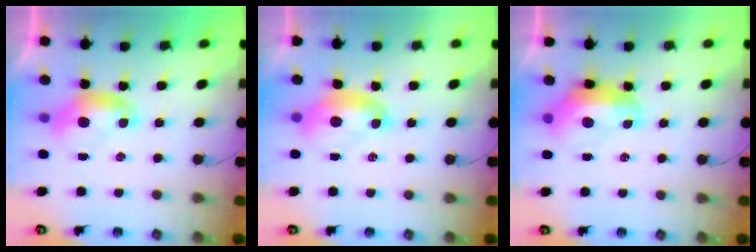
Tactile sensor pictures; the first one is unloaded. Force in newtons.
{"total": 2.0, "press": 1.9, "slide": 0.7}
{"total": 5.0, "press": 4.9, "slide": 0.9}